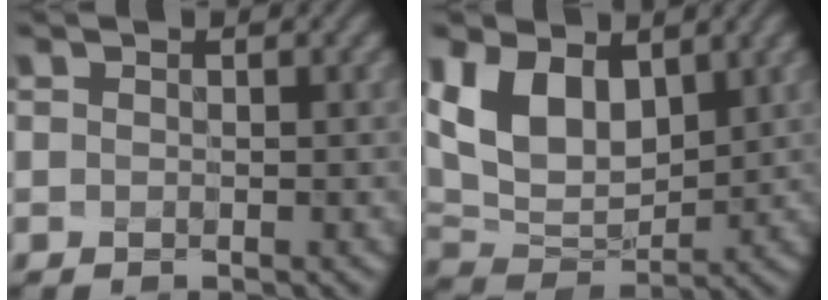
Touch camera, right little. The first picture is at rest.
{"total": 5.9, "force": [2.1, 3.7, 4.1], "torque": [-0.089, -0.013, 0.042]}